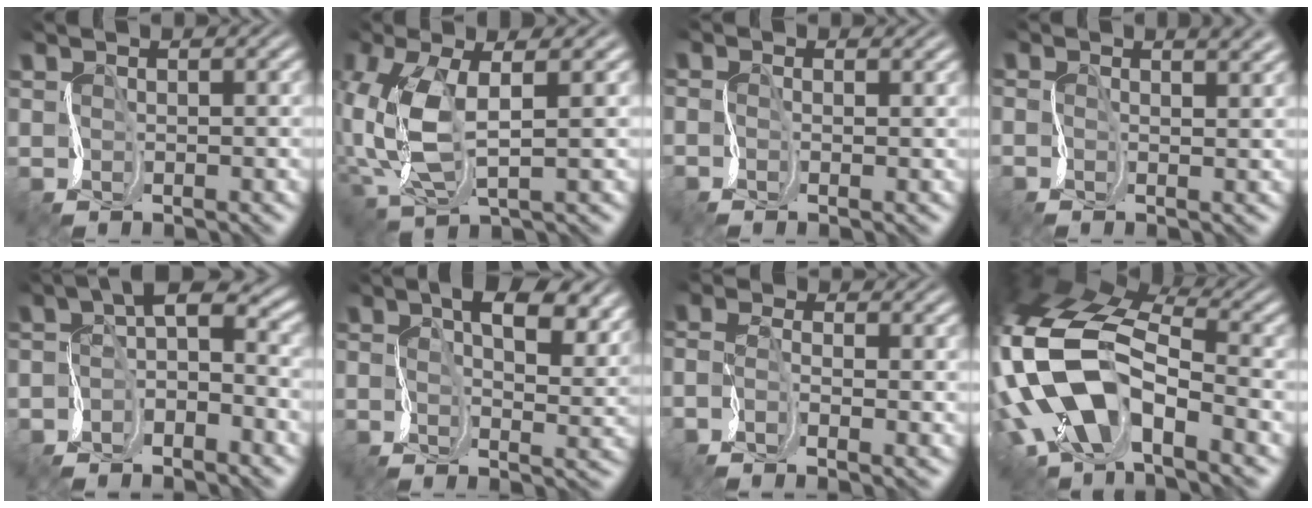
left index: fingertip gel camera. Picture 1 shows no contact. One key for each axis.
{"total": 5.9, "fx": 1.2, "fy": 2.4, "fz": 5.2, "tx": -0.146, "ty": 0.006, "tz": 0.022}
{"total": 0.7, "fx": -0.4, "fy": 0.3, "fz": 0.5, "tx": -0.002, "ty": -0.003, "tz": -0.006}
{"total": 3.6, "fx": 1.5, "fy": 1.7, "fz": 2.8, "tx": -0.020, "ty": 0.019, "tz": -0.005}
{"total": 4.4, "fx": -1.8, "fy": 1.8, "fz": 3.7, "tx": -0.069, "ty": 0.016, "tz": -0.045}
{"total": 8.9, "fx": 3.6, "fy": 3.9, "fz": 7.1, "tx": -0.125, "ty": 0.013, "tz": 0.049}
{"total": 4.5, "fx": -3.1, "fy": 1.4, "fz": 2.9, "tx": -0.076, "ty": -0.012, "tz": -0.059}
{"total": 12.3, "fx": -4.0, "fy": 7.1, "fz": 9.2, "tx": -0.214, "ty": -0.007, "tz": -0.075}